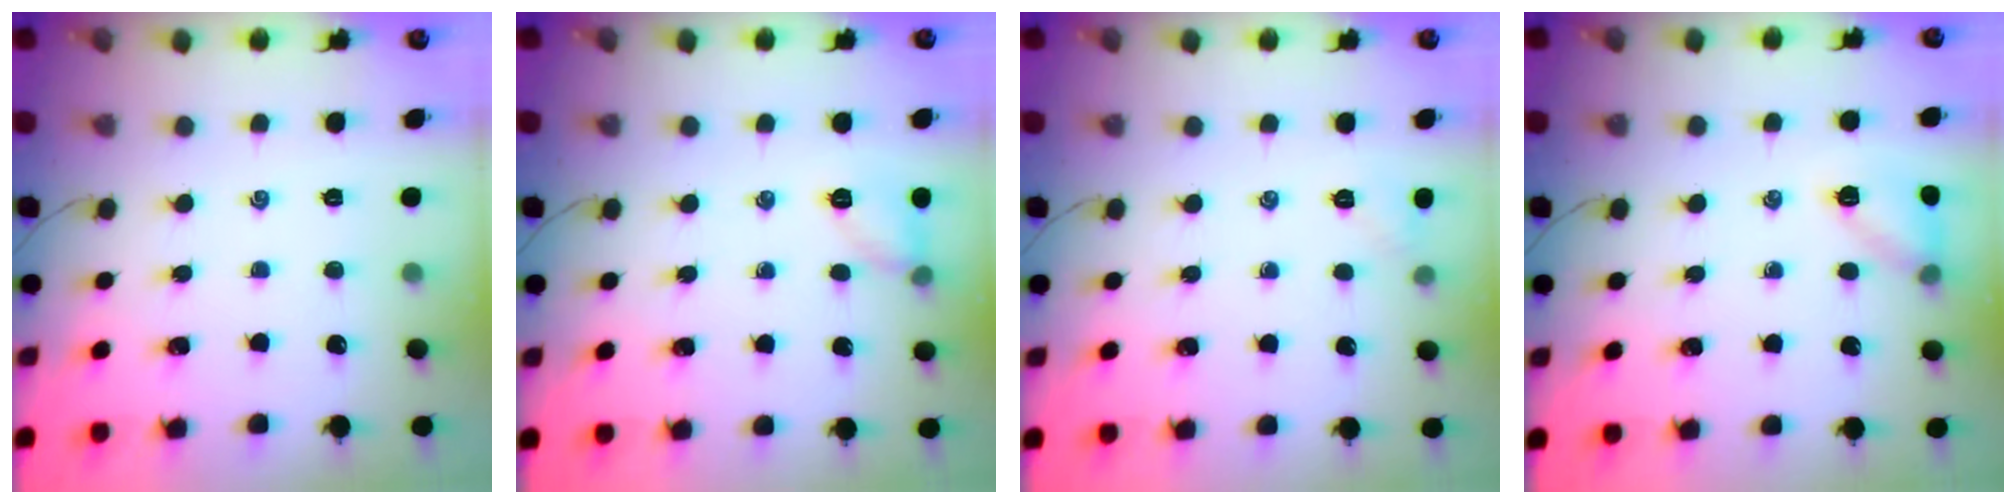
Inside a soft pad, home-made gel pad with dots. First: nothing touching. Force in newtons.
{"total": 6.7, "press": 6.7, "slide": 0.8}
{"total": 3.8, "press": 3.7, "slide": 1.1}
{"total": 10.5, "press": 10.3, "slide": 2.0}